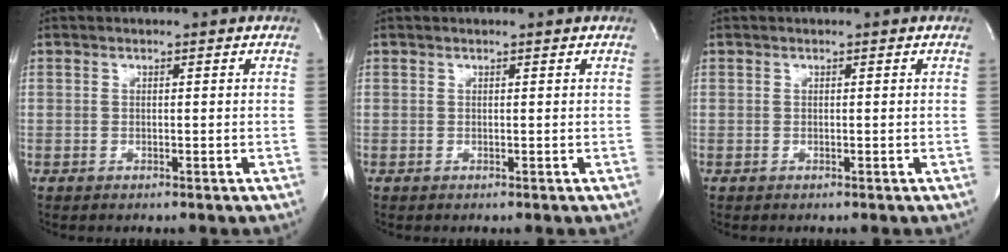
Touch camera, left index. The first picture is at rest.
{"total": 0.5, "force": [0.5, 0.0, 0.1], "torque": [-0.005, -0.004, 0.005]}
{"total": 0.0}